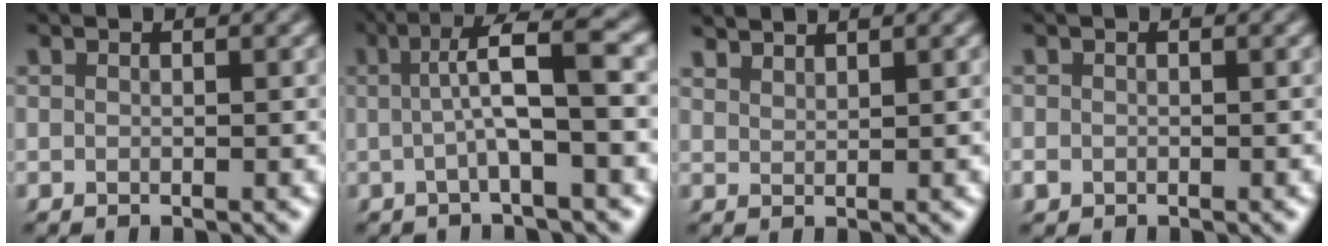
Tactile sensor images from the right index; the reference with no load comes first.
{"total": 4.8, "force": [0.3, 0.6, 4.7], "torque": [-0.072, 0.017, -0.002]}
{"total": 2.4, "force": [2.3, -0.2, 0.1], "torque": [-0.005, 0.003, 0.045]}
{"total": 1.2, "force": [-0.5, 1.1, 0.1], "torque": [-0.010, -0.007, -0.008]}